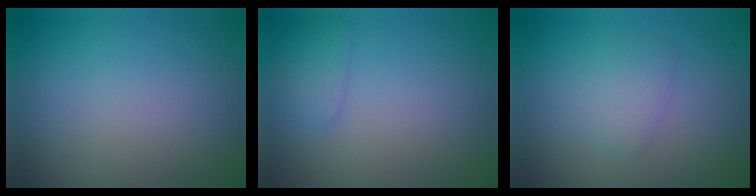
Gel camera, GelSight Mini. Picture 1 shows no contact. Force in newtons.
{"total": 1.6, "press": 1.6, "slide": 0.1}
{"total": 1.8, "press": 1.8, "slide": 0.1}